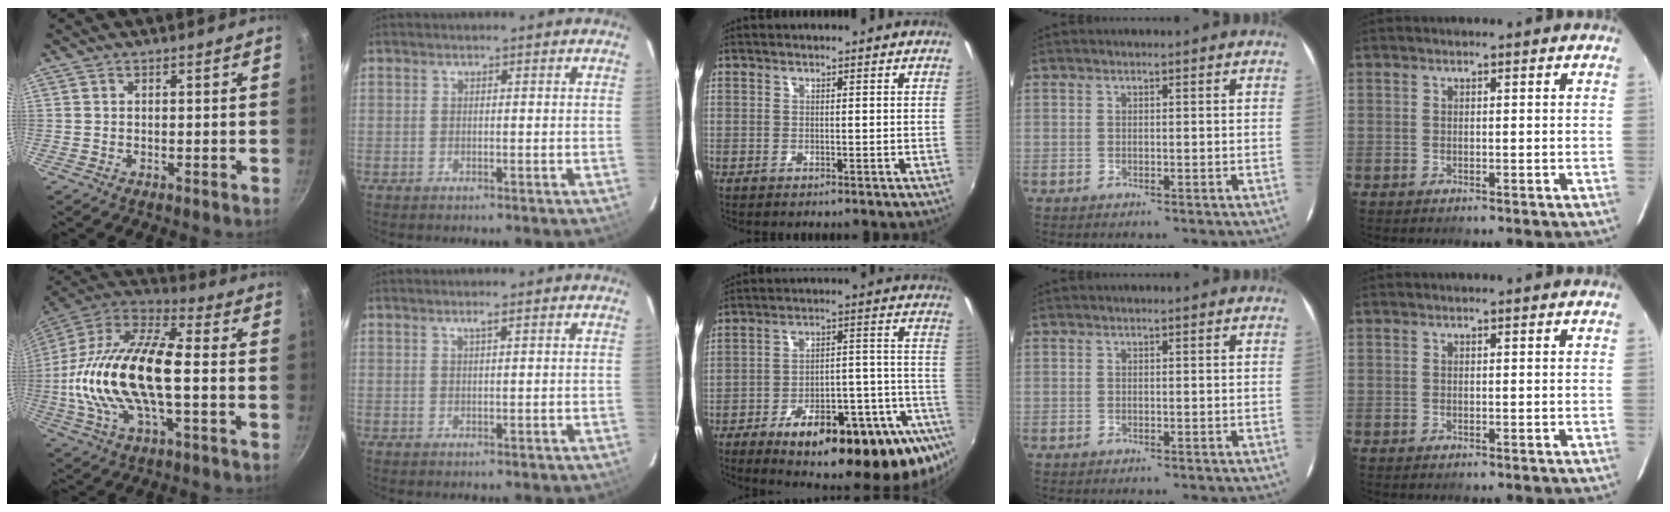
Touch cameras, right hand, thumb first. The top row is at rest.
{"thumb": {"total": 23.5, "force": [-1.9, 10.0, 21.2], "torque": [-0.414, 0.036, -0.048]}, "index": {"total": 1.0, "force": [0.6, -0.1, 0.8], "torque": [-0.012, 0.003, 0.011]}, "middle": {"total": 24.8, "force": [-14.9, 7.0, 18.5], "torque": [-0.242, -0.006, -0.199]}}